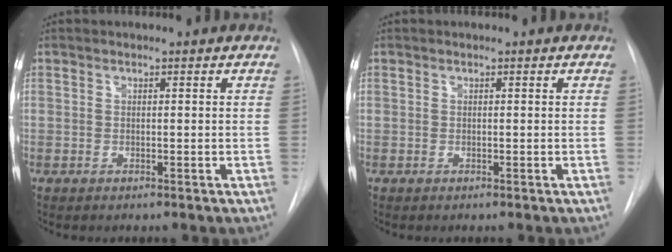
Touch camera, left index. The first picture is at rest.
{"total": 0.0}